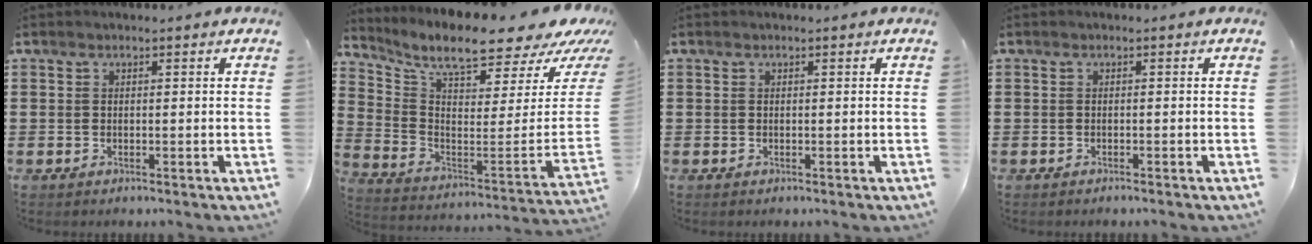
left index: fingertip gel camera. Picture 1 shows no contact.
{"total": 8.7, "force": [7.3, 0.7, 4.6], "torque": [-0.108, -0.074, 0.118]}
{"total": 0.0}
{"total": 0.6, "force": [-0.6, 0.0, 0.1], "torque": [-0.005, -0.001, -0.013]}